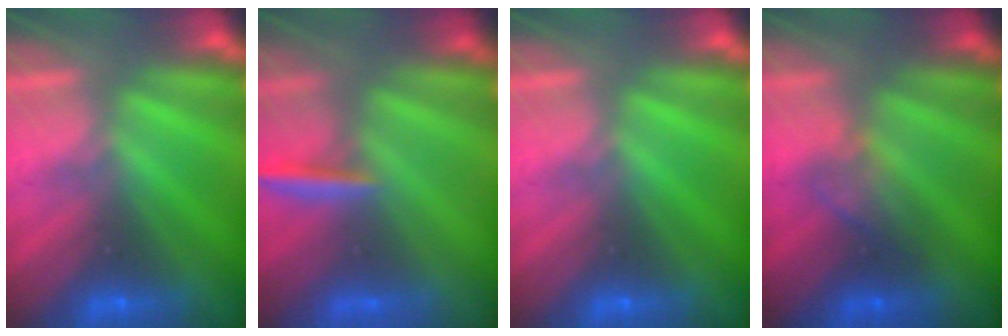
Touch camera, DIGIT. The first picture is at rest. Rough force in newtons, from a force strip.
{"total": 2.8}
{"total": 0.0}
{"total": 2.3}